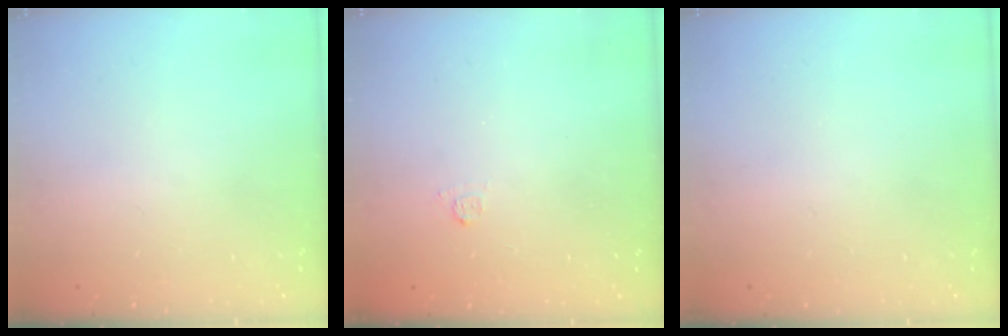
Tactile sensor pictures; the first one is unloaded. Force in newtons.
{"total": 2.2, "press": 2.0, "slide": 0.9}
{"total": 0.0}